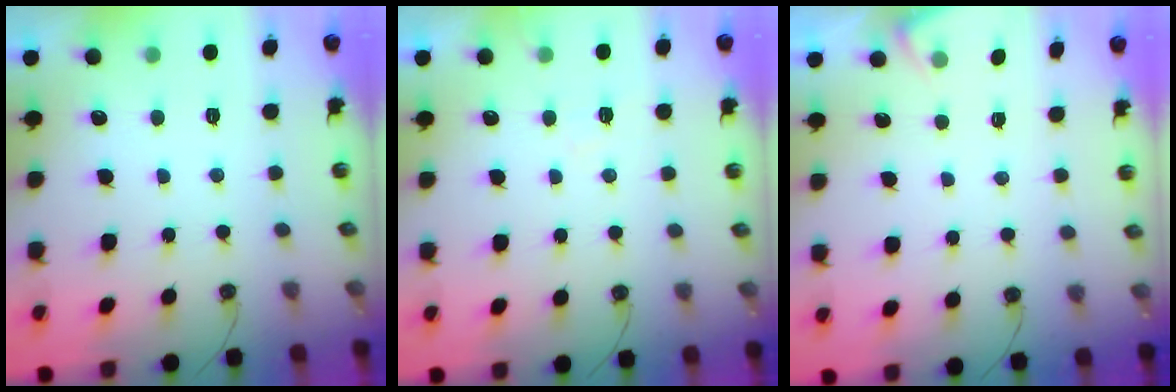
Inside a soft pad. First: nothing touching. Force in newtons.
{"total": 5.3, "press": 5.3, "slide": 0.7}
{"total": 4.1, "press": 4.1, "slide": 0.2}